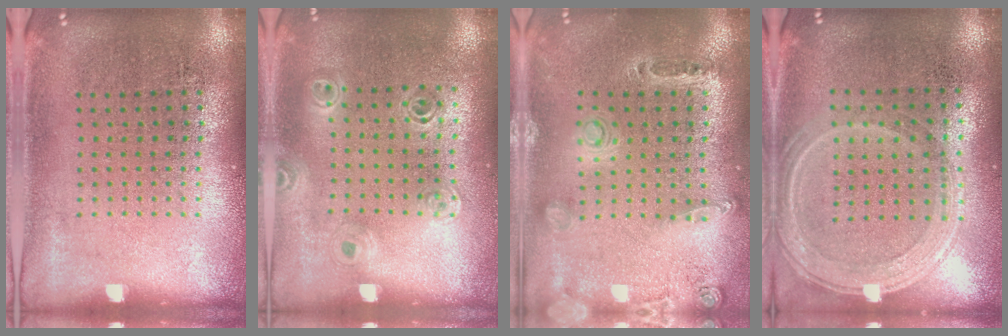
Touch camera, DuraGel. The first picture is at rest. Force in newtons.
{"total": 1.1, "press": 1.1, "slide": 0.2}
{"total": 0.6, "press": 0.6, "slide": 0.3}
{"total": 1.2, "press": 1.1, "slide": 0.5}